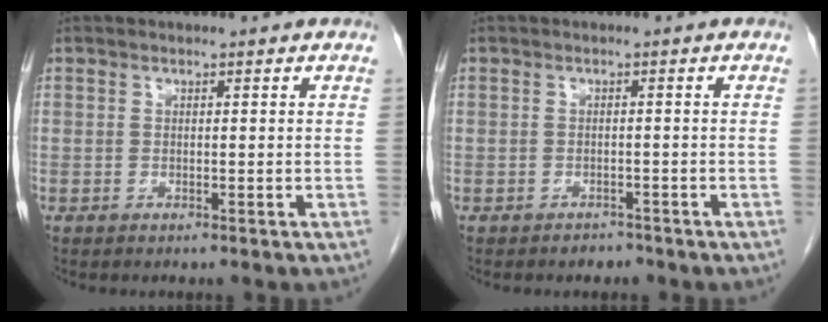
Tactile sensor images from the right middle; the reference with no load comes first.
{"total": 1.4, "force": [-1.2, 0.8, 0.0], "torque": [-0.007, 0.002, -0.019]}